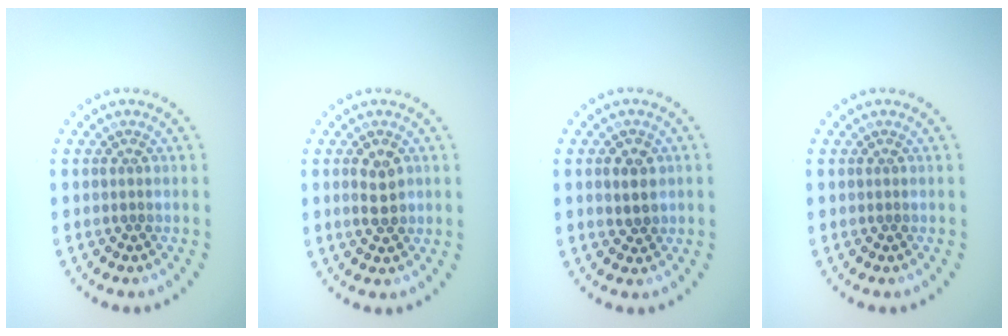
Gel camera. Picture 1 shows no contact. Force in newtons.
{"total": 2.2, "press": 2.2, "slide": 0.1}
{"total": 2.3, "press": 2.3, "slide": 0.6}
{"total": 0.0}